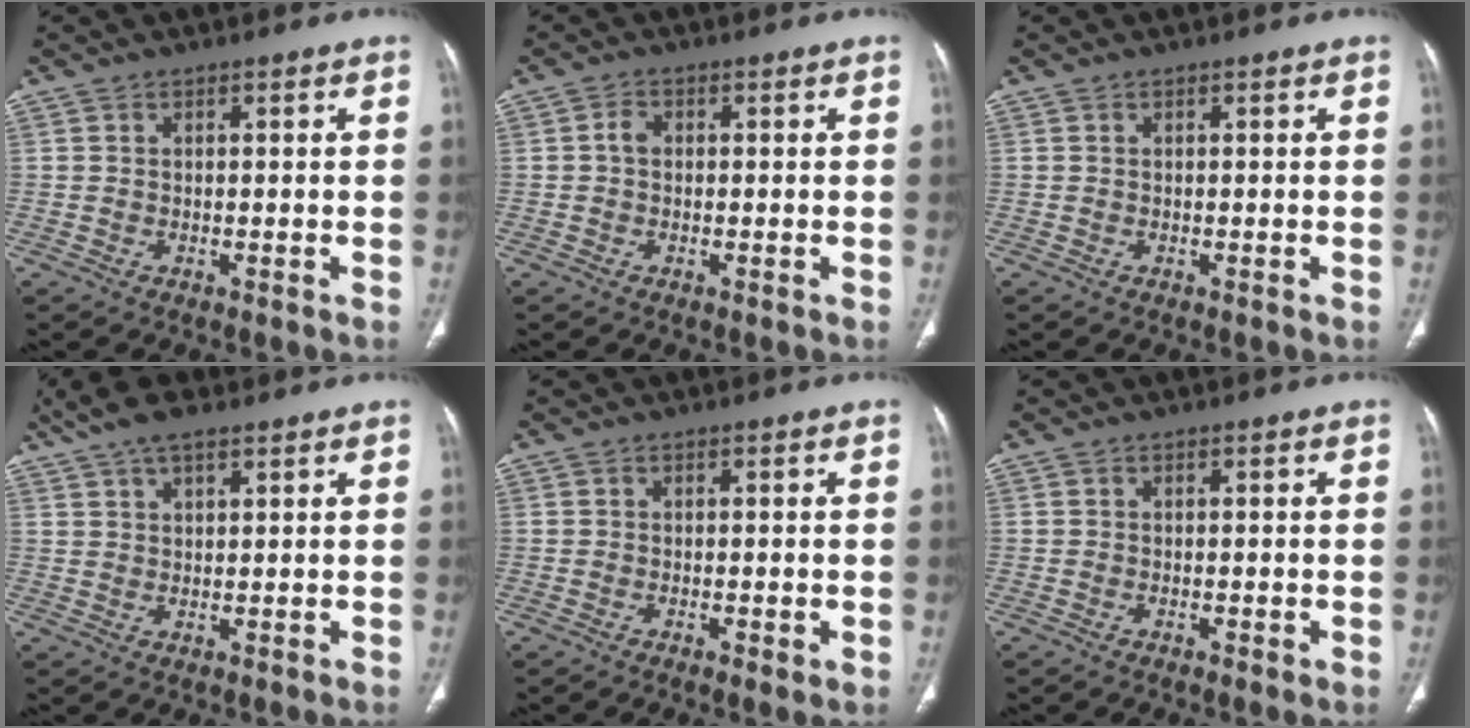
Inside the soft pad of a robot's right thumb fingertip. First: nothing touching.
{"total": 1.9, "force": [0.0, 1.4, 1.2], "torque": [-0.017, 0.007, -0.004]}
{"total": 0.0}
{"total": 7.5, "force": [5.2, 2.9, 4.6], "torque": [-0.085, 0.005, 0.095]}
{"total": 2.3, "force": [-0.5, 0.7, 2.2], "torque": [-0.034, -0.007, -0.007]}
{"total": 1.5, "force": [-0.4, 0.5, 1.3], "torque": [-0.020, -0.003, -0.004]}